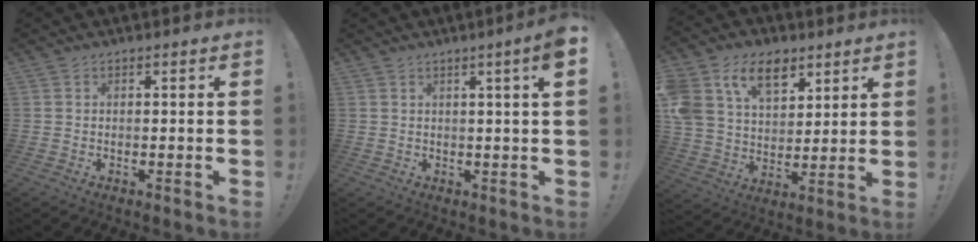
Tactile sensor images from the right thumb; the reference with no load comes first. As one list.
[{"total": 4.9, "force": [1.9, -0.6, 4.5], "torque": [-0.061, -0.013, 0.026]}, {"total": 16.1, "force": [8.6, 10.7, 8.4], "torque": [-0.149, -0.040, 0.164]}]